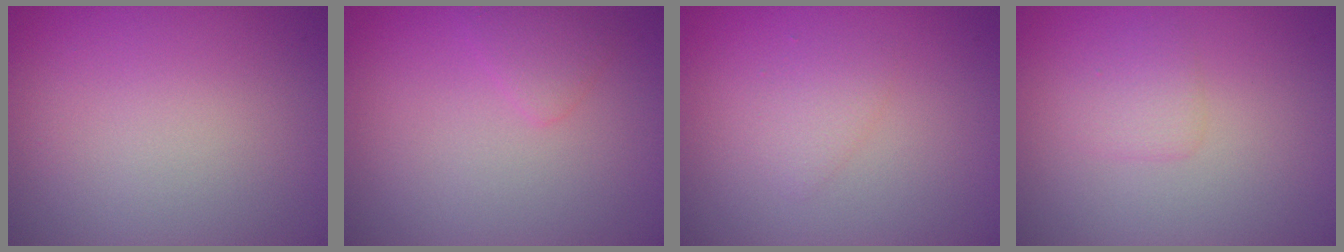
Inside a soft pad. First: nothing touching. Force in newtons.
{"total": 1.3, "press": 1.3, "slide": 0.1}
{"total": 1.3, "press": 1.3, "slide": 0.1}
{"total": 1.3, "press": 1.3, "slide": 0.1}